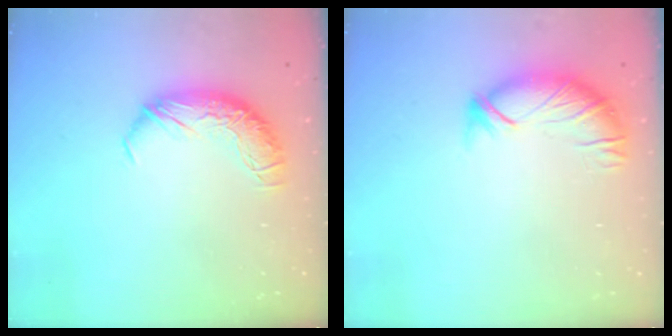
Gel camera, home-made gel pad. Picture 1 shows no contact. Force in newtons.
{"total": 3.5, "press": 3.2, "slide": 1.3}